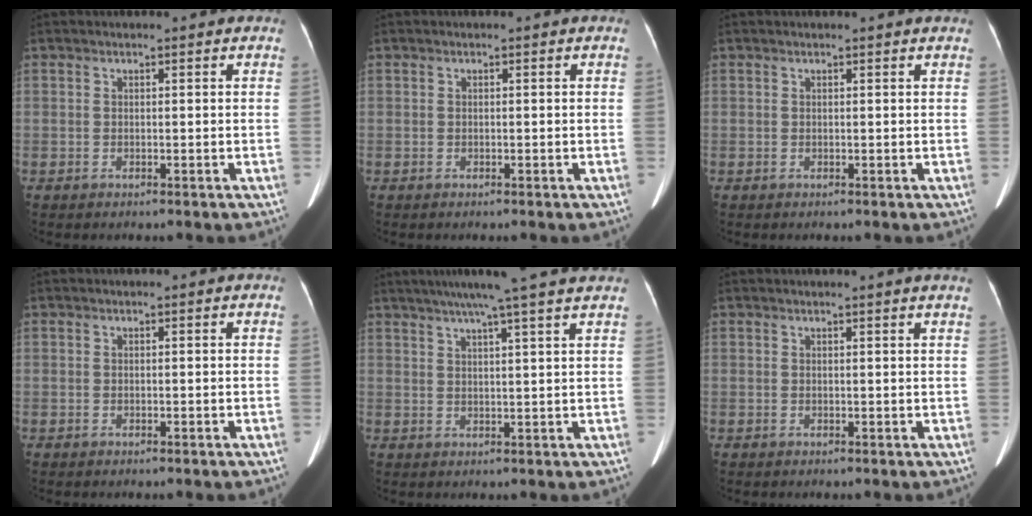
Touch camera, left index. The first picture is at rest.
{"total": 0.0}
{"total": 1.4, "force": [1.3, -0.2, 0.4], "torque": [-0.018, 0.005, 0.012]}
{"total": 0.0}
{"total": 11.1, "force": [9.1, -1.6, 6.1], "torque": [-0.099, 0.011, 0.109]}
{"total": 2.3, "force": [2.0, -0.7, 0.8], "torque": [-0.021, -0.004, 0.018]}